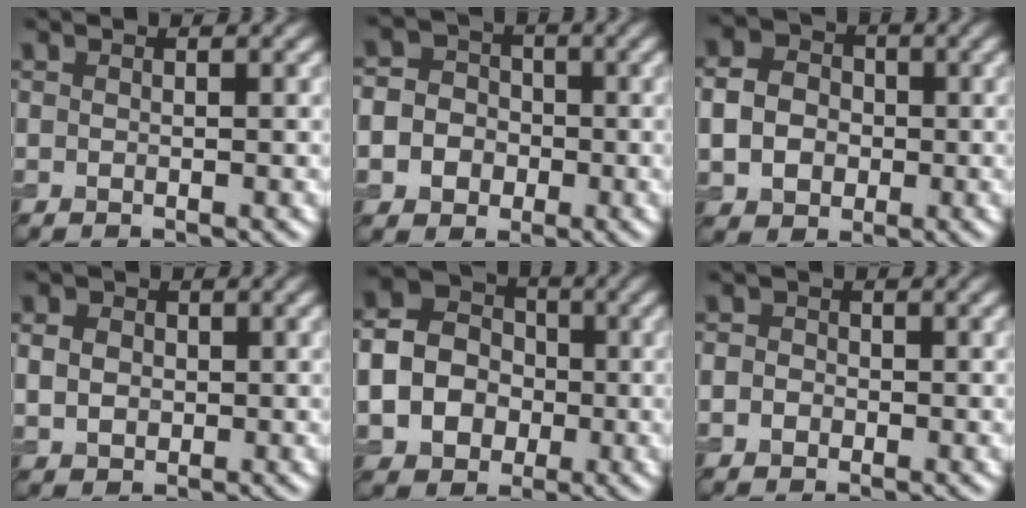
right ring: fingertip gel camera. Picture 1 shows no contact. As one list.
[{"total": 7.5, "force": [-2.1, 6.9, 2.1], "torque": [-0.028, -0.005, -0.067]}, {"total": 4.8, "force": [-0.3, 4.1, 2.4], "torque": [-0.048, 0.003, -0.013]}, {"total": 2.8, "force": [0.3, 2.3, 1.4], "torque": [-0.032, 0.003, 0.002]}, {"total": 10.5, "force": [-2.1, 9.5, 4.2], "torque": [-0.103, -0.017, -0.056]}, {"total": 1.9, "force": [-0.2, 1.7, 0.8], "torque": [0.007, 0.008, -0.019]}]